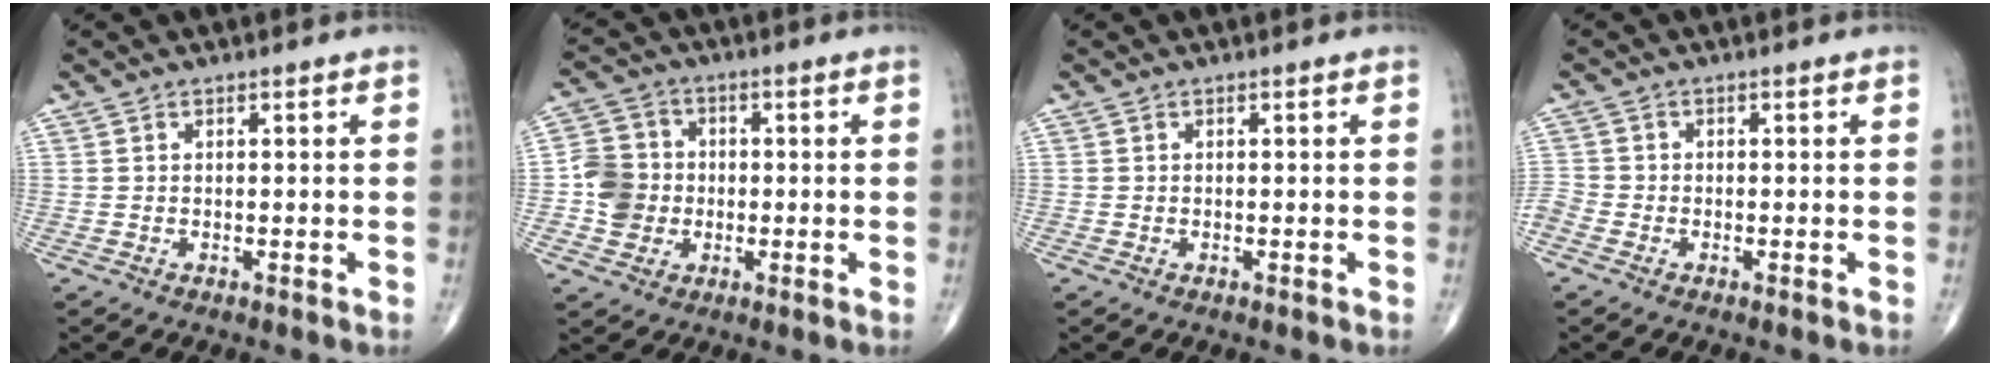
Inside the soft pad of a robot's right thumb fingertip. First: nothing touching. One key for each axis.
{"total": 8.0, "fx": -1.1, "fy": 7.2, "fz": 3.1, "tx": -0.037, "ty": 0.016, "tz": -0.028}
{"total": 0.0}
{"total": 3.0, "fx": -1.8, "fy": 2.1, "fz": 1.3, "tx": -0.035, "ty": 0.006, "tz": -0.039}